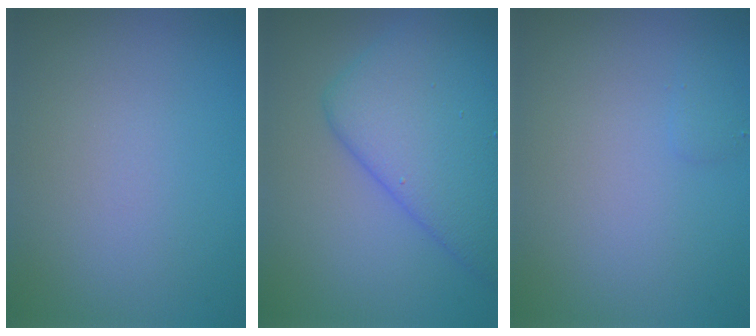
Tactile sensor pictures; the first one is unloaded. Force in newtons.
{"total": 8.1, "press": 8.1, "slide": 0.1}
{"total": 0.7, "press": 0.7, "slide": 0.1}